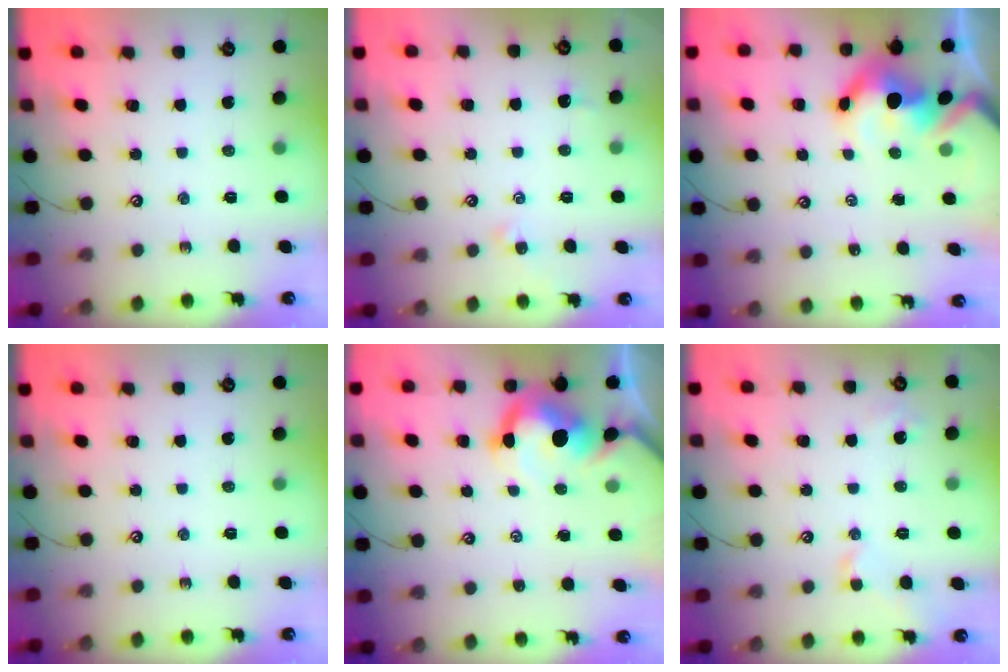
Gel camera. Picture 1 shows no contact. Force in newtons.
{"total": 0.9, "press": 0.8, "slide": 0.5}
{"total": 9.5, "press": 9.5, "slide": 1.1}
{"total": 0.0}
{"total": 8.1, "press": 8.0, "slide": 1.4}
{"total": 1.1, "press": 0.9, "slide": 0.7}